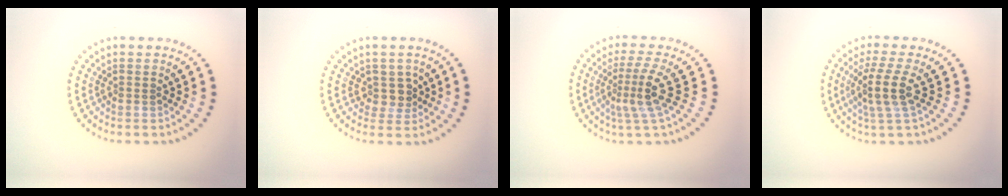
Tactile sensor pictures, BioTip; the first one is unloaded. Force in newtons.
{"total": 2.2, "press": 1.6, "slide": 1.5}
{"total": 3.6, "press": 2.5, "slide": 2.6}
{"total": 3.7, "press": 2.8, "slide": 2.3}